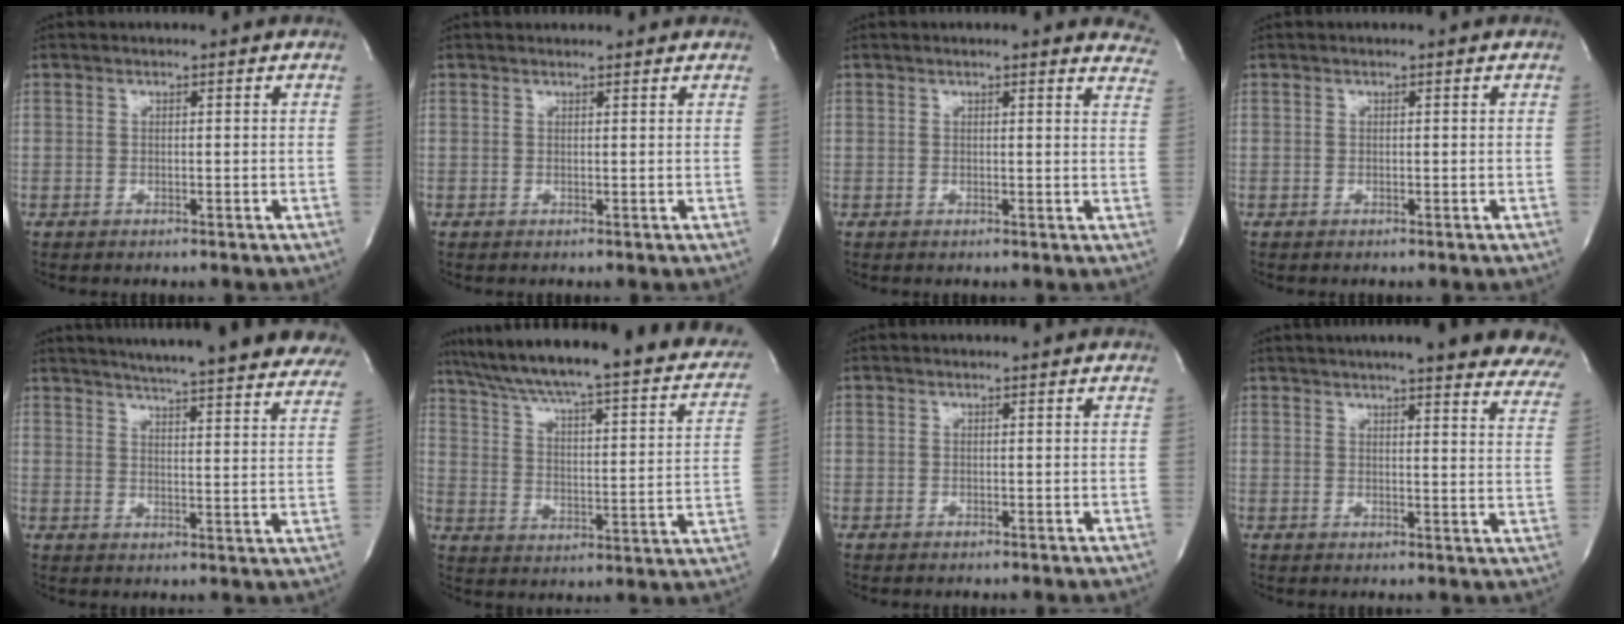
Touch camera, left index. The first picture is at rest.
{"total": 3.4, "force": [3.2, 0.8, 0.7], "torque": [-0.014, 0.025, 0.036]}
{"total": 8.4, "force": [8.0, 1.4, 2.3], "torque": [0.004, -0.025, 0.053]}
{"total": 0.0}
{"total": 30.4, "force": [27.1, 3.3, 13.3], "torque": [-0.192, -0.065, 0.320]}
{"total": 30.4, "force": [24.8, 5.3, 16.8], "torque": [-0.260, -0.025, 0.314]}
{"total": 0.0}
{"total": 24.6, "force": [21.4, 3.2, 11.8], "torque": [-0.150, -0.038, 0.240]}